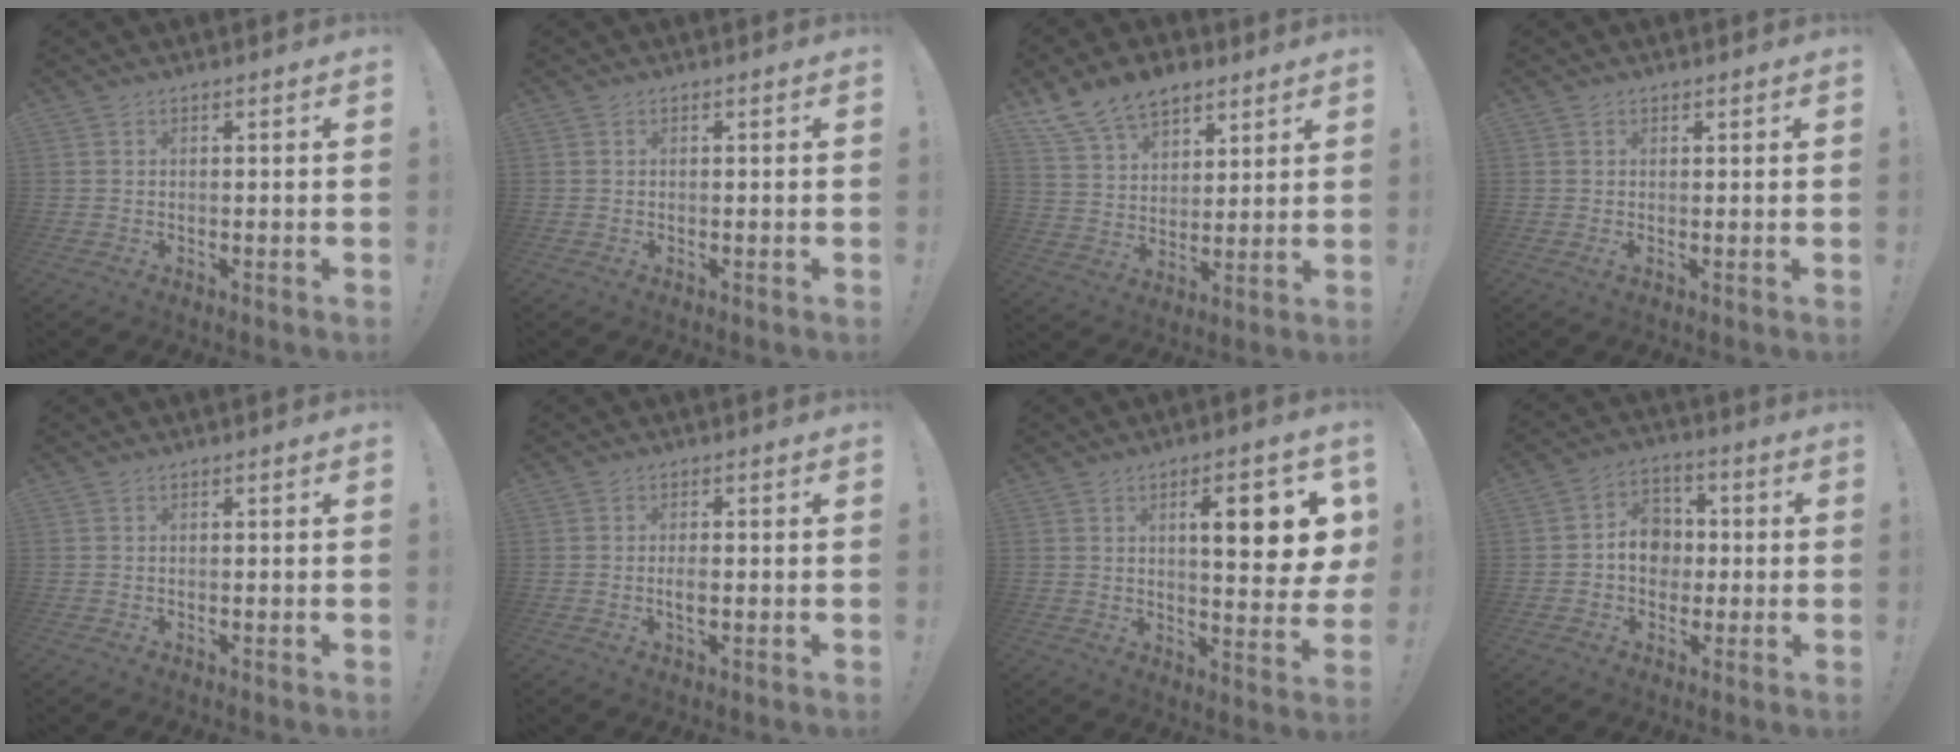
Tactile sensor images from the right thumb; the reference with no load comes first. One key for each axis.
{"total": 0.0}
{"total": 13.2, "fx": 9.5, "fy": 7.8, "fz": 4.8, "tx": -0.092, "ty": -0.056, "tz": 0.184}
{"total": 0.9, "fx": 0.4, "fy": 0.2, "fz": 0.8, "tx": -0.007, "ty": -0.004, "tz": 0.004}
{"total": 0.0}
{"total": 2.6, "fx": -0.7, "fy": 0.9, "fz": 2.3, "tx": -0.047, "ty": 0.000, "tz": -0.016}
{"total": 12.1, "fx": 3.4, "fy": 3.2, "fz": 11.1, "tx": -0.149, "ty": -0.011, "tz": 0.044}
{"total": 9.5, "fx": -0.4, "fy": 8.2, "fz": 4.7, "tx": -0.065, "ty": 0.011, "tz": -0.004}